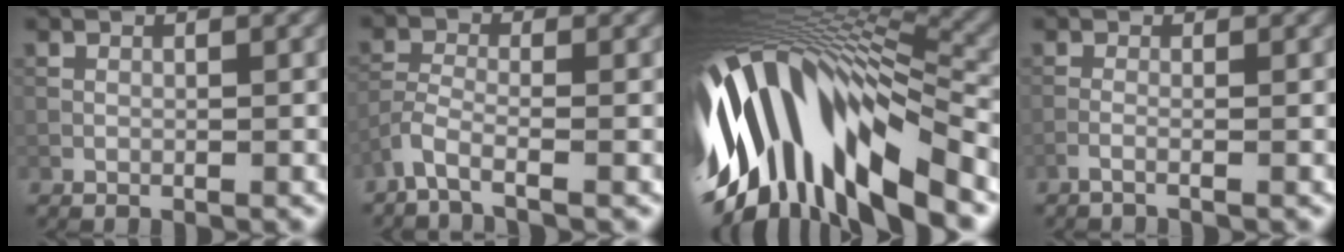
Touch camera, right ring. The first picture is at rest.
{"total": 2.5, "force": [-2.0, 0.5, 1.4], "torque": [-0.031, -0.003, -0.053]}
{"total": 15.9, "force": [-4.9, 7.2, 13.3], "torque": [-0.260, -0.006, -0.074]}
{"total": 1.1, "force": [-0.7, 0.2, 0.8], "torque": [-0.009, -0.002, -0.024]}